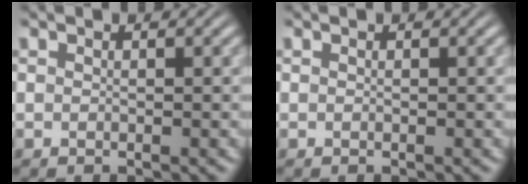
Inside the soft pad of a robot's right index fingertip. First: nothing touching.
{"total": 0.0}